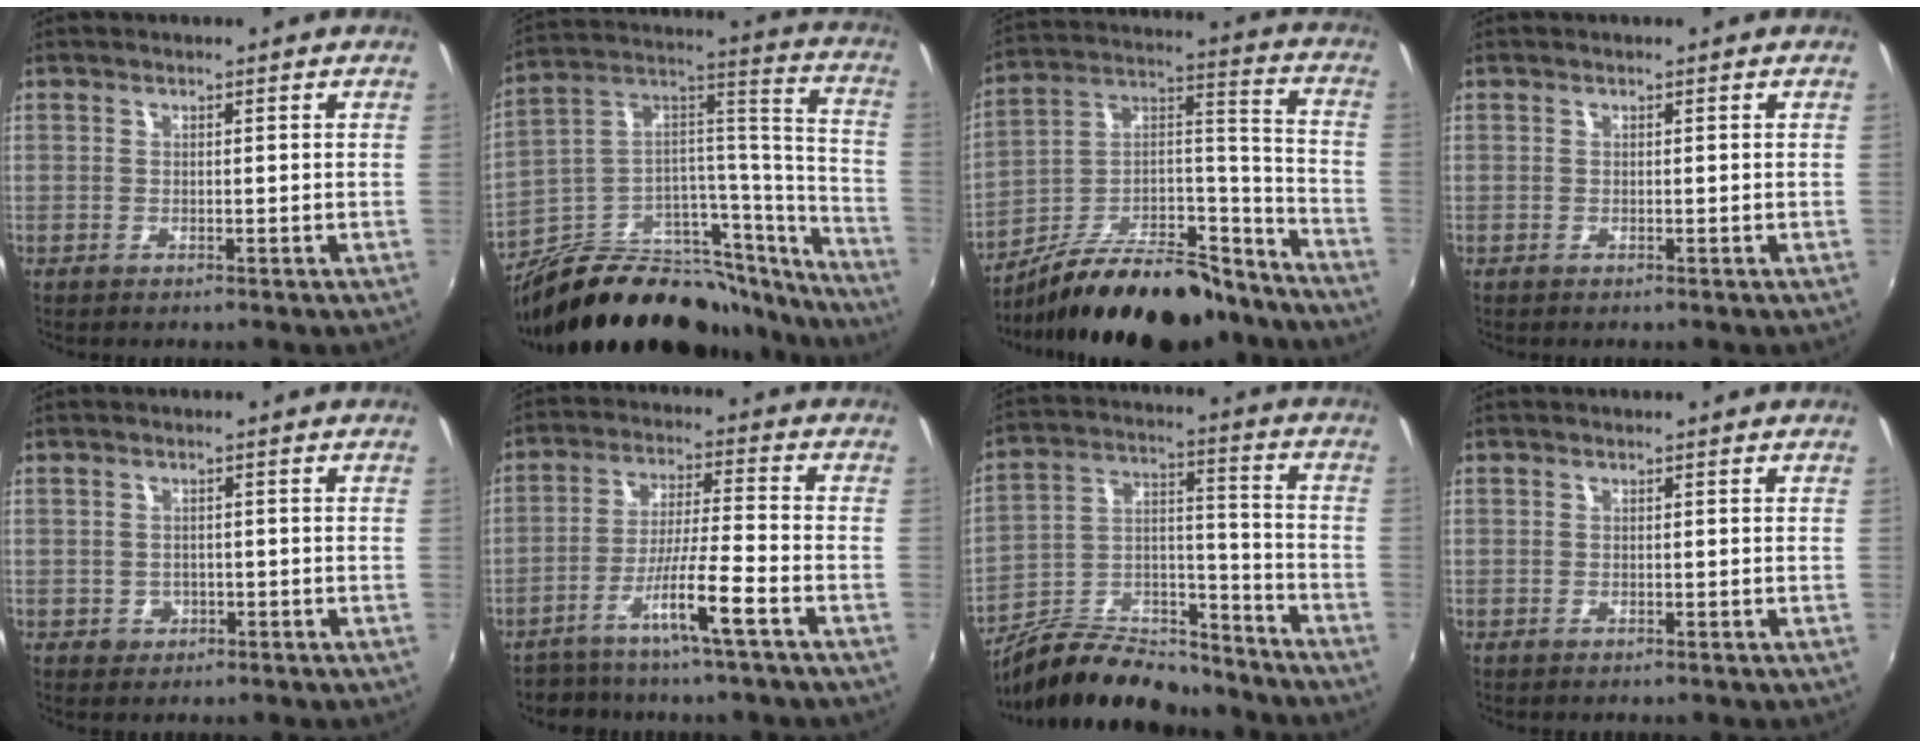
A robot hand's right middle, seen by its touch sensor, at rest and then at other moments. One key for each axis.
{"total": 32.1, "fx": -25.0, "fy": 12.9, "fz": 15.6, "tx": -0.218, "ty": 0.057, "tz": -0.364}
{"total": 23.6, "fx": -18.6, "fy": 8.2, "fz": 12.0, "tx": -0.190, "ty": 0.036, "tz": -0.281}
{"total": 0.0}
{"total": 2.4, "fx": -0.6, "fy": 2.3, "fz": 0.6, "tx": -0.013, "ty": -0.001, "tz": -0.006}
{"total": 7.0, "fx": -4.5, "fy": 0.2, "fz": 5.3, "tx": -0.108, "ty": 0.003, "tz": -0.078}
{"total": 16.3, "fx": -13.2, "fy": 7.0, "fz": 6.7, "tx": -0.129, "ty": 0.036, "tz": -0.212}
{"total": 0.0}